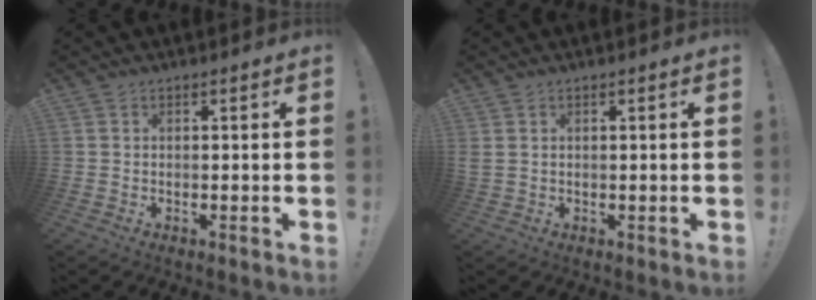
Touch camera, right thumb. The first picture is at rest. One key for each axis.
{"total": 1.5, "fx": 0.7, "fy": 0.8, "fz": 1.1, "tx": -0.028, "ty": 0.005, "tz": 0.015}